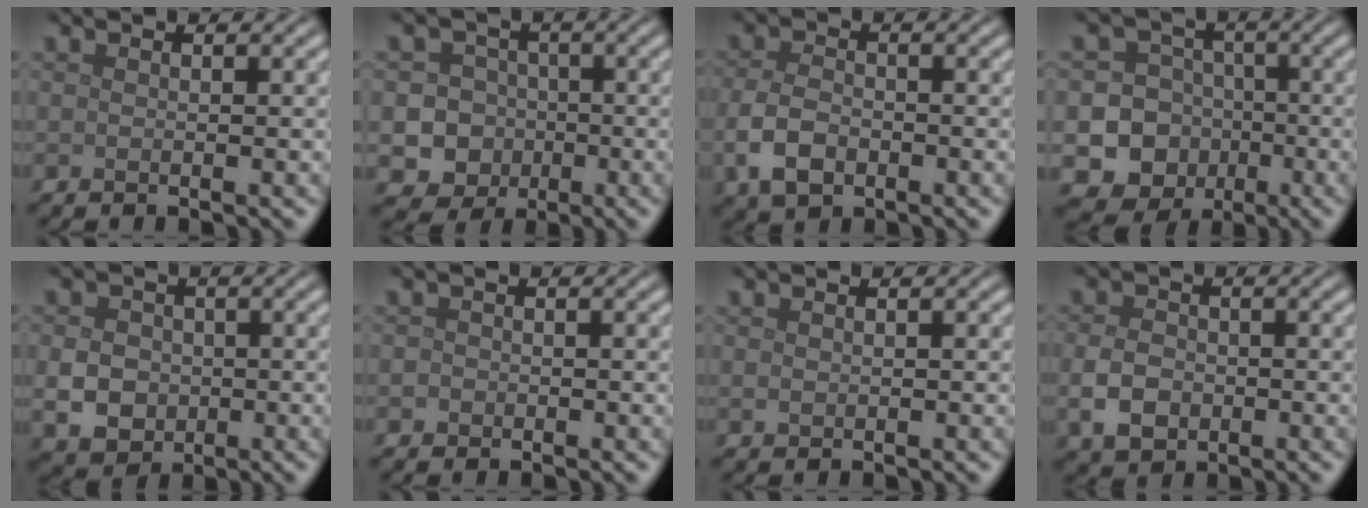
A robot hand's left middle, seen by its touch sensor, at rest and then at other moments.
{"total": 7.4, "force": [-2.3, 6.8, 1.8], "torque": [-0.003, -0.003, -0.062]}
{"total": 4.1, "force": [-1.6, 2.7, 2.6], "torque": [-0.062, -0.005, -0.034]}
{"total": 15.9, "force": [-5.2, 14.8, 2.8], "torque": [-0.064, -0.028, -0.096]}
{"total": 4.0, "force": [-0.6, 3.4, 2.1], "torque": [-0.043, -0.001, -0.014]}
{"total": 0.8, "force": [-0.3, 0.7, 0.1], "torque": [0.001, -0.002, -0.008]}
{"total": 0.6, "force": [0.1, 0.5, 0.3], "torque": [-0.004, -0.002, 0.001]}
{"total": 3.5, "force": [-1.0, 2.6, 2.0], "torque": [-0.043, -0.003, -0.024]}